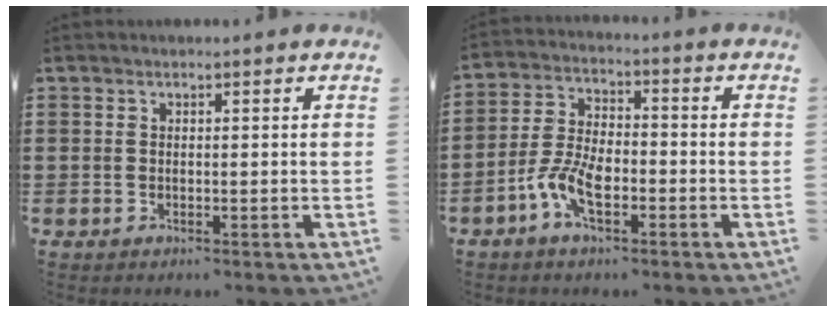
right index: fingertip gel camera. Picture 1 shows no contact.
{"total": 7.1, "force": [-3.1, 3.3, 5.4], "torque": [-0.132, -0.002, -0.066]}